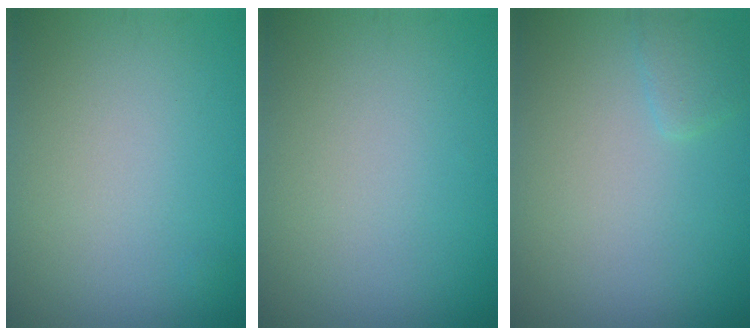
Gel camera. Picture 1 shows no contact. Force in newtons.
{"total": 0.0}
{"total": 1.2, "press": 1.2, "slide": 0.1}